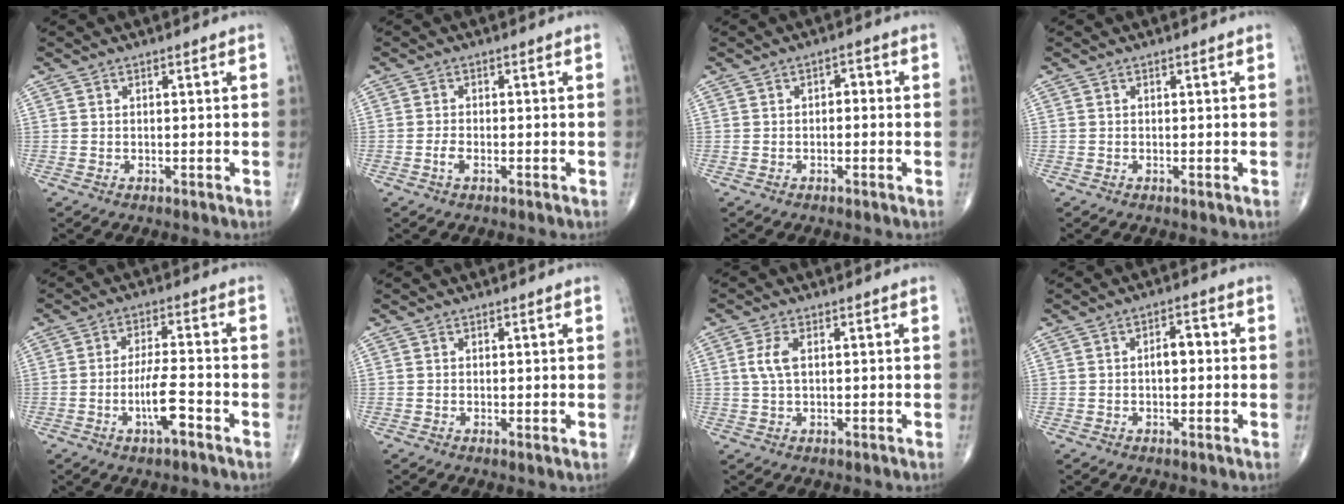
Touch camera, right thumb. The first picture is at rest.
{"total": 1.7, "force": [-0.7, 0.6, 1.3], "torque": [-0.032, 0.003, -0.015]}
{"total": 1.8, "force": [-0.2, 1.1, 1.4], "torque": [-0.011, 0.011, -0.009]}
{"total": 0.0}
{"total": 6.9, "force": [-3.0, 1.3, 6.0], "torque": [-0.118, 0.019, -0.052]}
{"total": 0.7, "force": [0.1, 0.1, 0.7], "torque": [-0.016, -0.005, -0.001]}
{"total": 3.6, "force": [0.7, 1.6, 3.2], "torque": [-0.080, 0.005, 0.013]}
{"total": 3.5, "force": [0.0, 1.8, 3.0], "torque": [-0.037, 0.012, -0.005]}